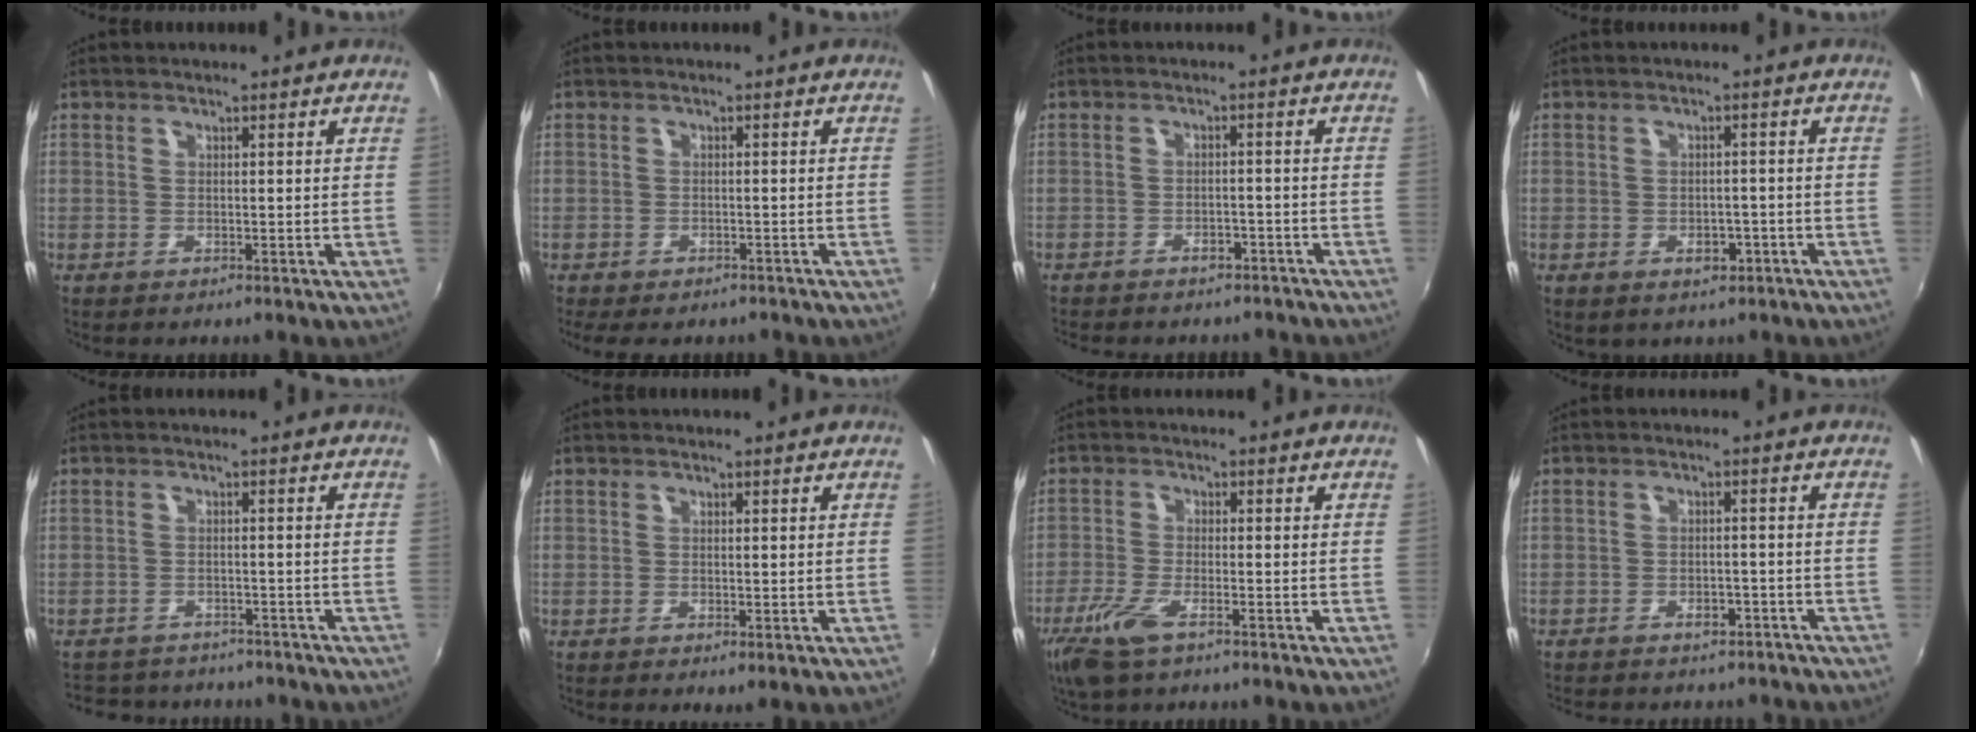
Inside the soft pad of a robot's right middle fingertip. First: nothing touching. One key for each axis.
{"total": 4.6, "fx": -3.3, "fy": 2.6, "fz": 1.9, "tx": -0.040, "ty": -0.009, "tz": -0.045}
{"total": 7.0, "fx": -6.1, "fy": 2.8, "fz": 2.1, "tx": -0.055, "ty": -0.002, "tz": -0.078}
{"total": 3.9, "fx": -2.1, "fy": 2.8, "fz": 1.8, "tx": -0.037, "ty": -0.002, "tz": -0.022}
{"total": 10.9, "fx": -9.2, "fy": 4.7, "fz": 3.5, "tx": -0.084, "ty": -0.002, "tz": -0.126}
{"total": 0.5, "fx": 0.4, "fy": 0.1, "fz": 0.4, "tx": -0.006, "ty": 0.002, "tz": 0.005}
{"total": 7.0, "fx": -4.4, "fy": 2.1, "fz": 5.0, "tx": -0.124, "ty": -0.019, "tz": -0.087}
{"total": 7.2, "fx": -6.1, "fy": 2.9, "fz": 2.2, "tx": -0.053, "ty": 0.002, "tz": -0.077}